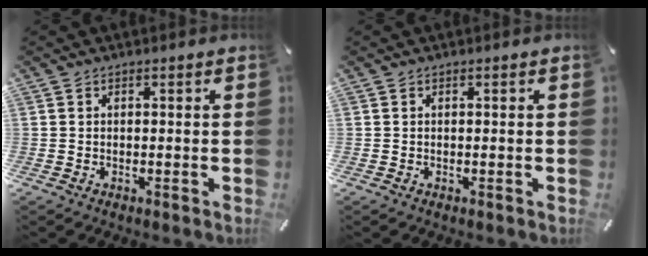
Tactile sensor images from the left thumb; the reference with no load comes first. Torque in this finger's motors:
{"motor_torque": [0.10, 0.20, 0.06, -0.02, 0.00]}